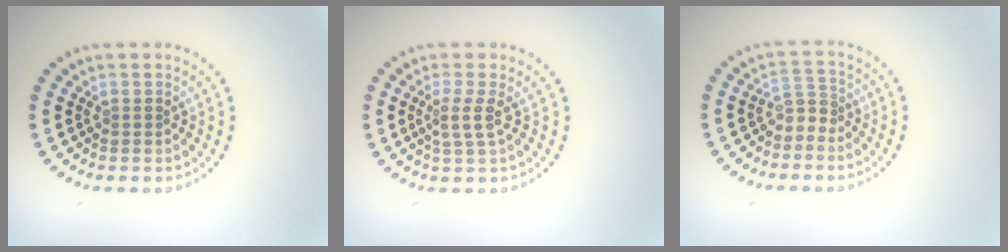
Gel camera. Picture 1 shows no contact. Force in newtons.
{"total": 1.9, "press": 1.4, "slide": 1.2}
{"total": 1.7, "press": 1.2, "slide": 1.3}